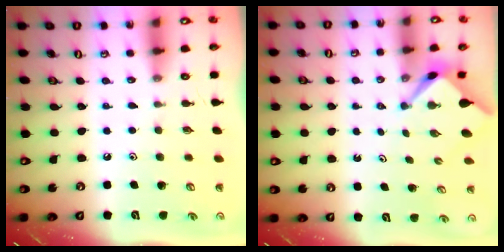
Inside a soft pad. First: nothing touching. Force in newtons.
{"total": 2.2, "press": 2.2, "slide": 0.1}